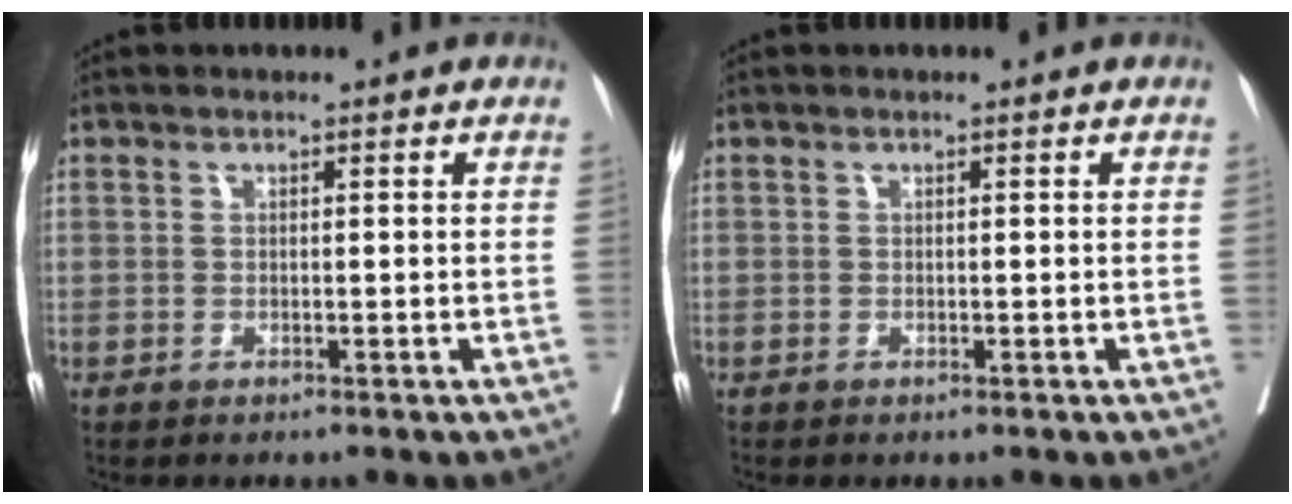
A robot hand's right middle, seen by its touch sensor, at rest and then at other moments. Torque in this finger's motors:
{"motor_torque": [0.18, -0.46, 0.02, 0.00]}